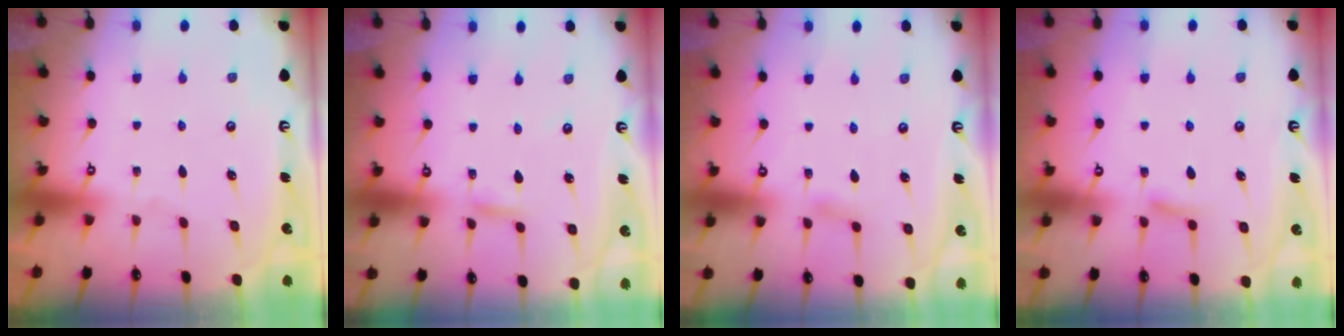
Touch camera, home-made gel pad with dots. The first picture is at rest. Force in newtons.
{"total": 2.0, "press": 2.0, "slide": 0.1}
{"total": 3.7, "press": 3.7, "slide": 0.4}
{"total": 5.3, "press": 5.2, "slide": 0.6}